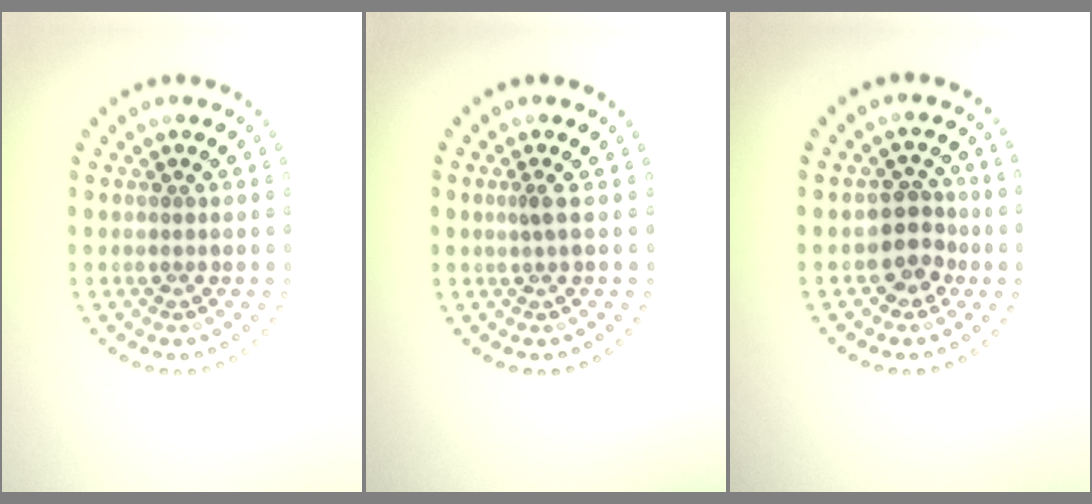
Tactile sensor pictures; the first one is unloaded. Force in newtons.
{"total": 0.7, "press": 0.4, "slide": 0.6}
{"total": 2.8, "press": 2.5, "slide": 1.3}